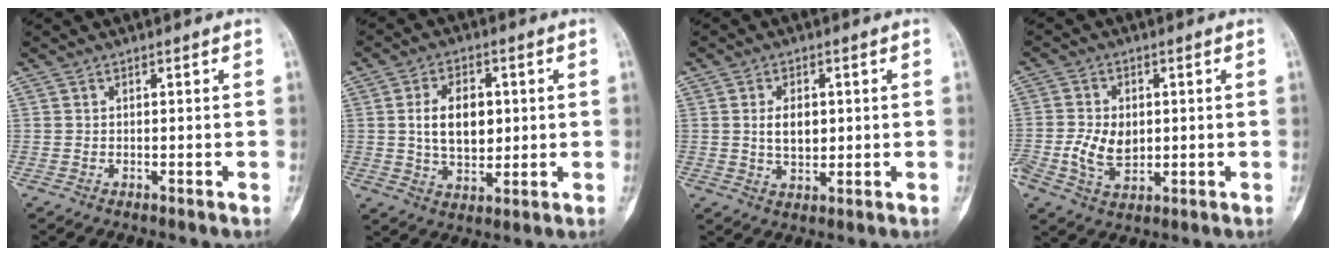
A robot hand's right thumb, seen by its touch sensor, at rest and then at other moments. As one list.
[{"total": 10.0, "force": [1.3, 6.4, 7.7], "torque": [-0.107, -0.005, 0.027]}, {"total": 5.6, "force": [0.8, 3.6, 4.3], "torque": [-0.058, -0.007, 0.015]}, {"total": 7.4, "force": [-0.4, 5.1, 5.4], "torque": [-0.094, 0.000, 0.000]}]